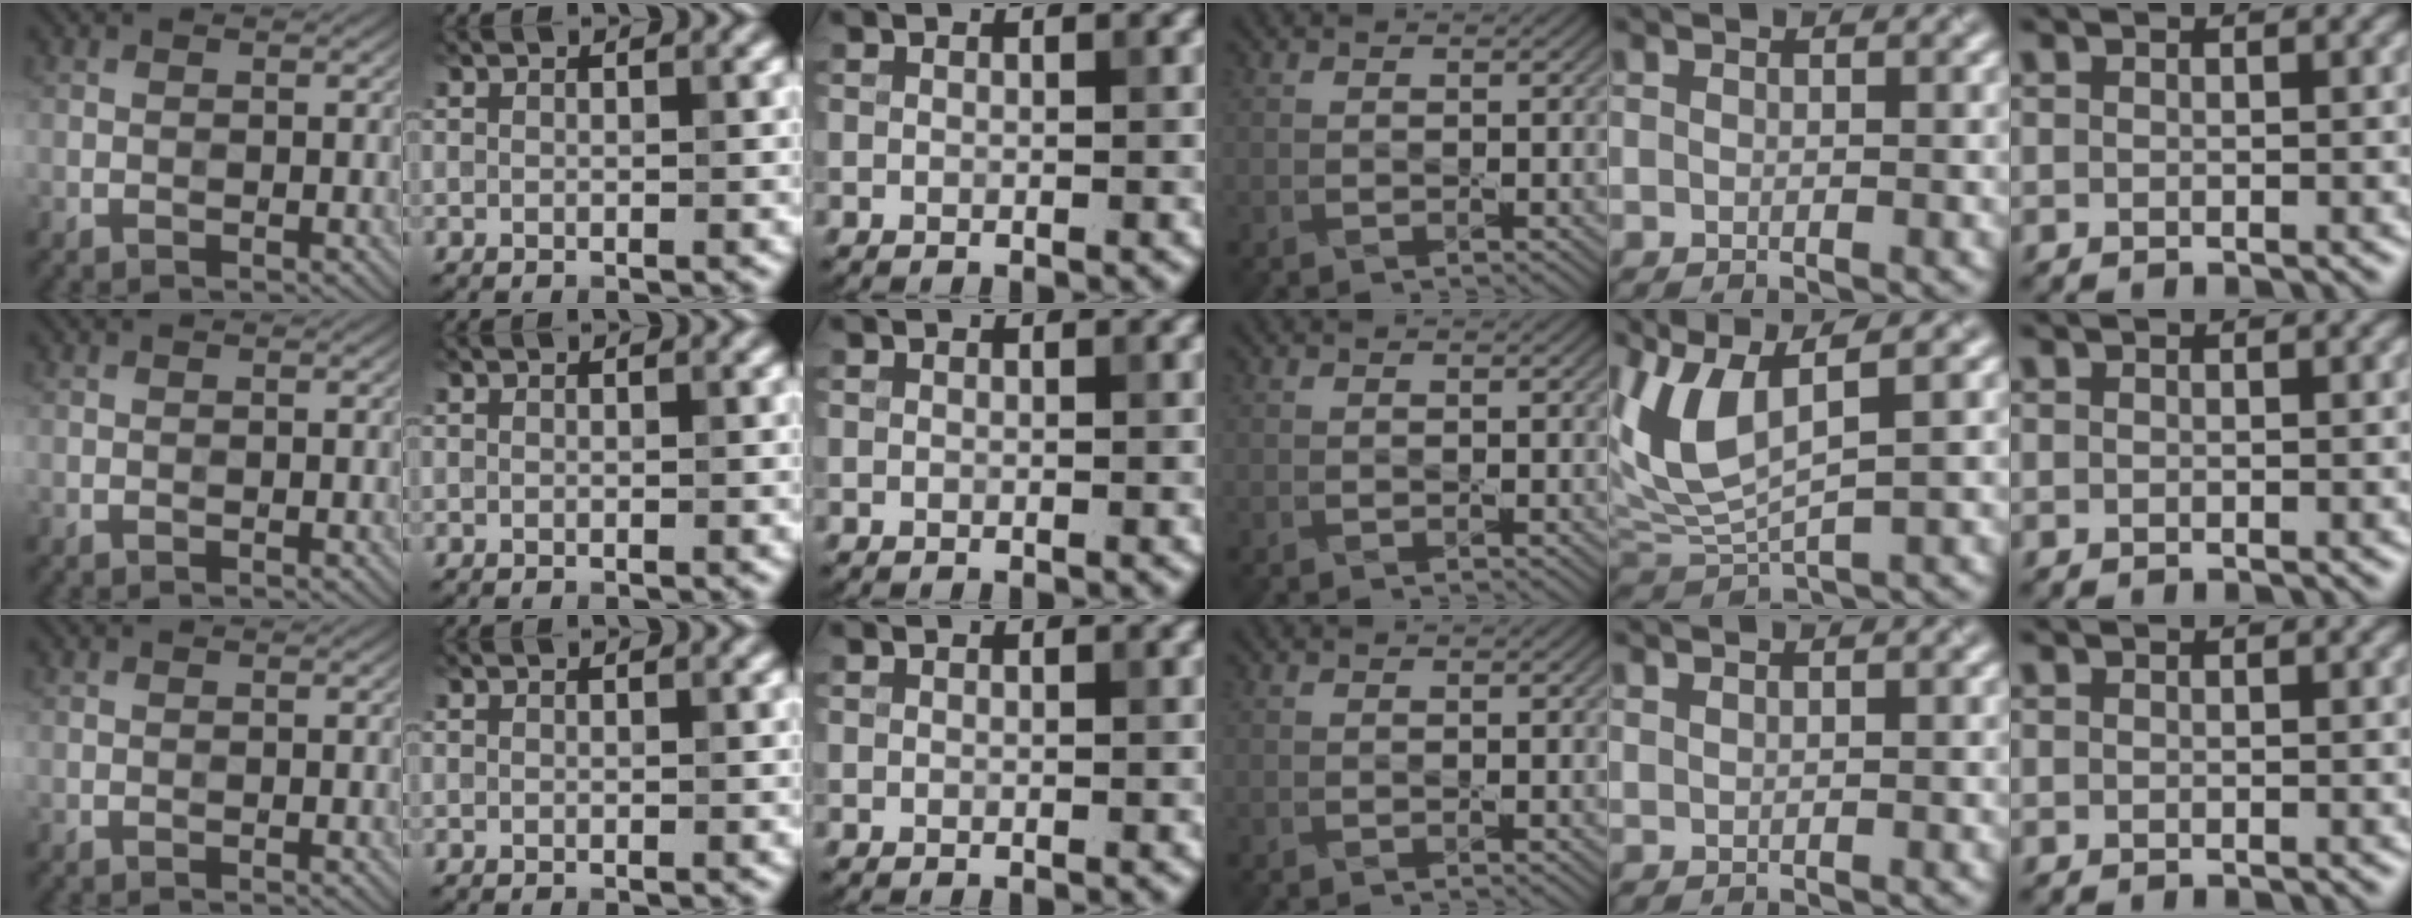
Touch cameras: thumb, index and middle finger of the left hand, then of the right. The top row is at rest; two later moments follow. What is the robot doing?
{"motion": "press", "object": "sticky note"}